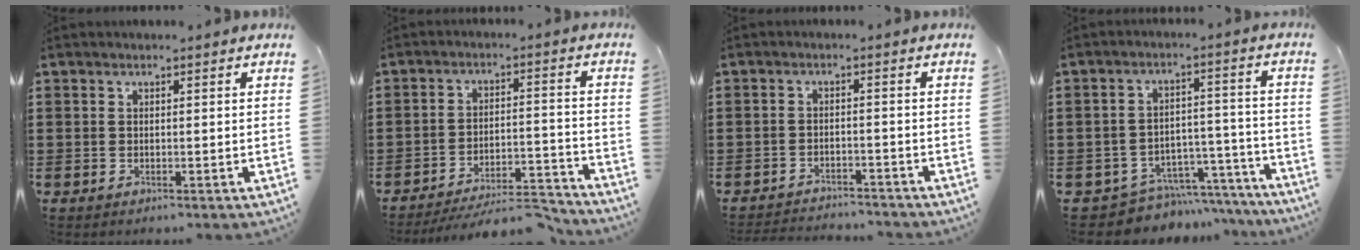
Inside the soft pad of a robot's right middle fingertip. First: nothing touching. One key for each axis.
{"total": 6.7, "fx": -6.0, "fy": 0.6, "fz": 3.0, "tx": -0.052, "ty": 0.002, "tz": -0.116}
{"total": 2.2, "fx": -2.2, "fy": 0.1, "fz": 0.1, "tx": -0.006, "ty": 0.000, "tz": -0.047}
{"total": 5.6, "fx": -5.3, "fy": 1.6, "fz": 0.8, "tx": -0.011, "ty": 0.023, "tz": -0.103}